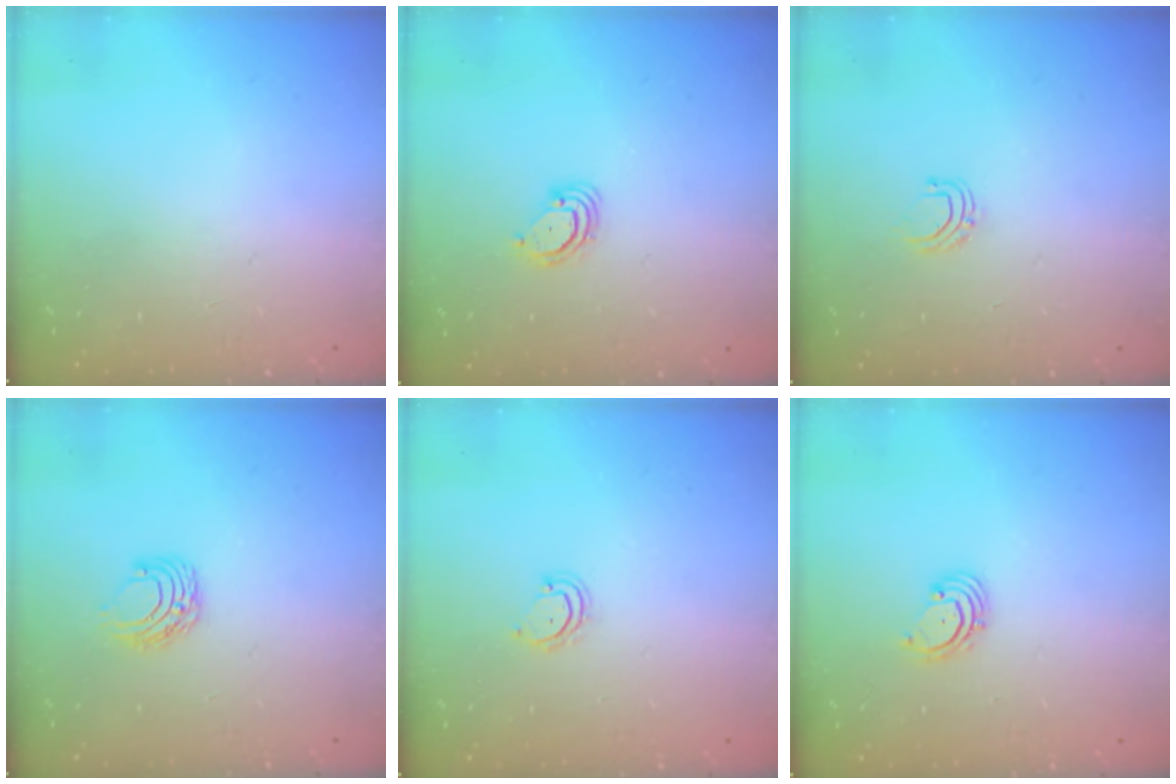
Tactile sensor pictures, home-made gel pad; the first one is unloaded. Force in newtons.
{"total": 3.5, "press": 3.5, "slide": 0.3}
{"total": 4.2, "press": 4.2, "slide": 0.2}
{"total": 6.7, "press": 6.7, "slide": 0.5}
{"total": 4.0, "press": 4.0, "slide": 0.3}
{"total": 2.2, "press": 2.1, "slide": 0.7}